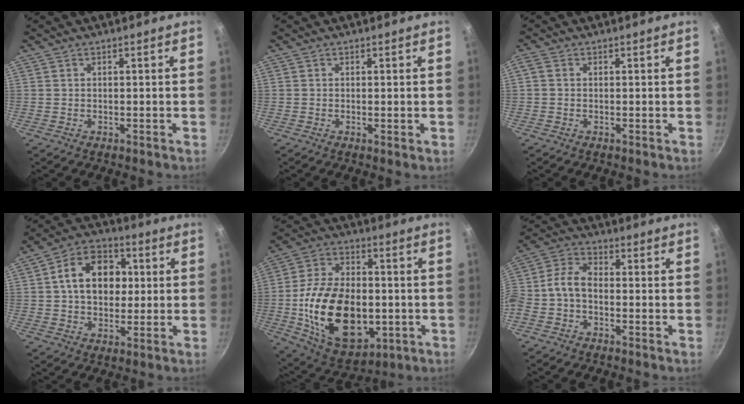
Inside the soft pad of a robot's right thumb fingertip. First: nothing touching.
{"total": 0.8, "force": [0.0, 0.0, 0.8], "torque": [-0.014, -0.003, -0.002]}
{"total": 1.2, "force": [-0.1, 0.7, 0.9], "torque": [-0.030, 0.005, -0.005]}
{"total": 13.3, "force": [1.8, 9.8, 8.8], "torque": [-0.104, 0.019, 0.013]}
{"total": 24.1, "force": [-3.6, 15.2, 18.4], "torque": [-0.308, 0.017, -0.046]}
{"total": 6.9, "force": [-2.1, 4.2, 5.1], "torque": [-0.113, 0.041, -0.055]}